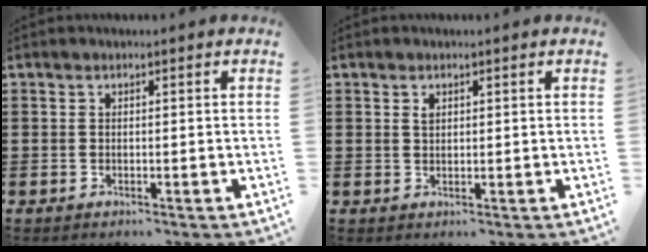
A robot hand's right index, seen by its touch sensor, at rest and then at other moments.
{"total": 1.0, "force": [0.6, 0.6, 0.7], "torque": [-0.015, 0.003, 0.010]}